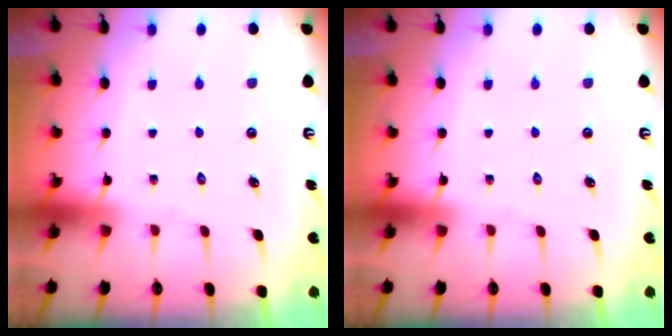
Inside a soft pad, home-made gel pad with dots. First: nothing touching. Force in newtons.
{"total": 0.0}